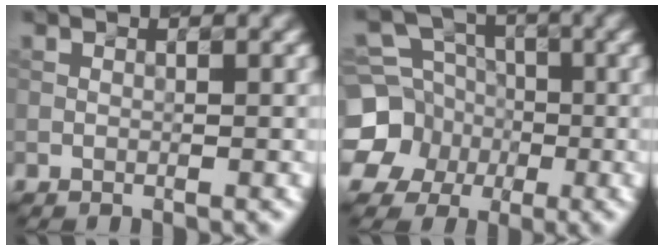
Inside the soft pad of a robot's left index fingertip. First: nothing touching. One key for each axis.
{"total": 8.2, "fx": -1.9, "fy": 7.6, "fz": 2.6, "tx": -0.056, "ty": 0.000, "tz": -0.061}